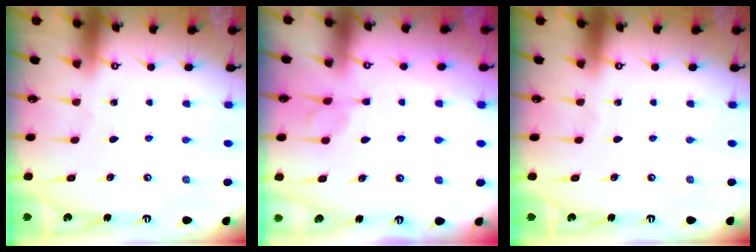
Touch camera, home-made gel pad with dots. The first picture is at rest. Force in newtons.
{"total": 2.1, "press": 2.0, "slide": 0.8}
{"total": 0.0}